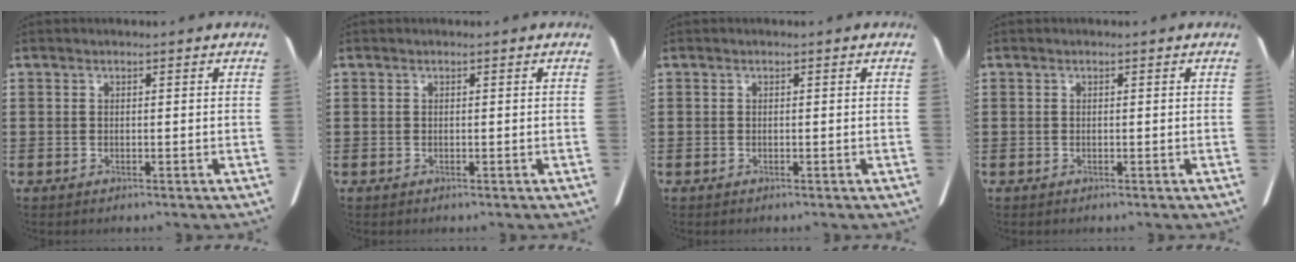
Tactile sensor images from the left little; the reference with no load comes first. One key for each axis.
{"total": 0.0}
{"total": 0.0}
{"total": 0.0}